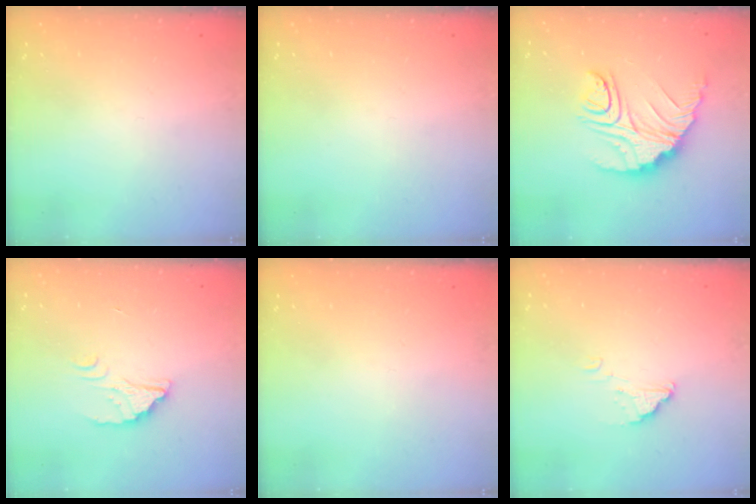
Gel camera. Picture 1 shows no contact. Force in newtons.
{"total": 0.0}
{"total": 14.0, "press": 13.9, "slide": 1.1}
{"total": 2.1, "press": 2.1, "slide": 0.2}
{"total": 2.3, "press": 2.3, "slide": 0.1}
{"total": 2.2, "press": 2.2, "slide": 0.0}